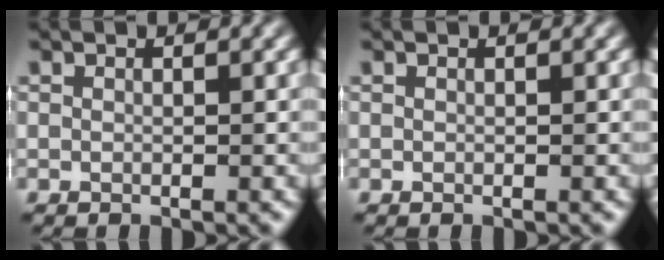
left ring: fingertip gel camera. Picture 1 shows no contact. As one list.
[{"total": 0.0}]